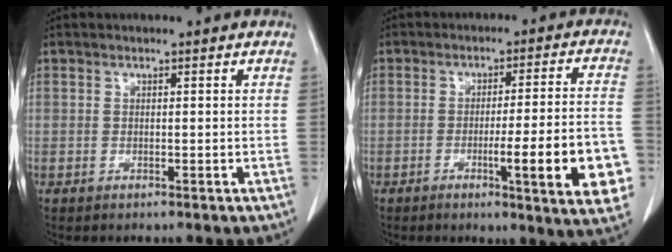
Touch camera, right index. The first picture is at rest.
{"total": 14.0, "force": [-4.4, 0.4, 13.3], "torque": [-0.142, -0.005, -0.054]}